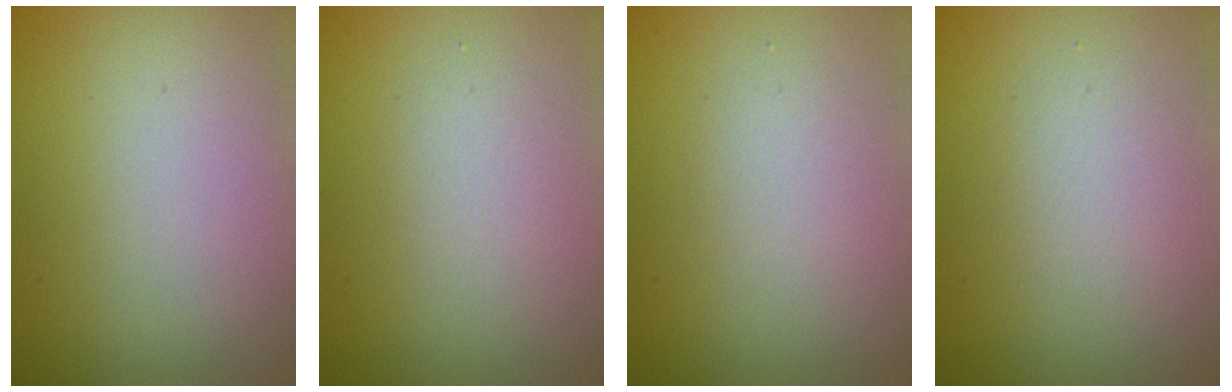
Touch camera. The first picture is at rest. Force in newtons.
{"total": 1.5, "press": 1.5, "slide": 0.1}
{"total": 1.5, "press": 1.5, "slide": 0.1}
{"total": 1.9, "press": 1.9, "slide": 0.1}